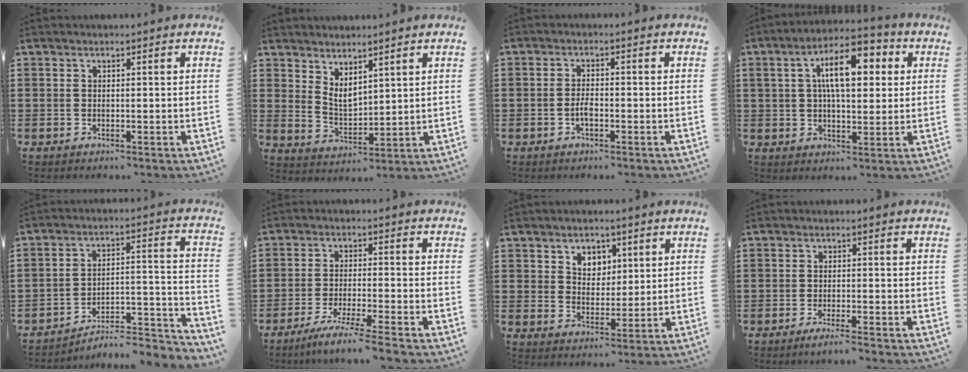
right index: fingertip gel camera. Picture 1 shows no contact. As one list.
[{"total": 3.8, "force": [3.0, 1.6, 1.6], "torque": [-0.042, -0.006, 0.057]}, {"total": 2.4, "force": [-1.0, 0.9, 2.0], "torque": [-0.045, 0.000, -0.021]}, {"total": 10.9, "force": [3.2, 4.8, 9.3], "torque": [-0.155, 0.007, 0.046]}, {"total": 5.6, "force": [-5.2, 0.9, 1.9], "torque": [-0.028, -0.003, -0.106]}, {"total": 5.1, "force": [-4.4, -0.8, 2.5], "torque": [-0.053, -0.021, -0.086]}, {"total": 4.0, "force": [2.1, 3.3, 1.0], "torque": [-0.035, 0.014, 0.037]}, {"total": 1.8, "force": [-1.5, -0.3, 0.9], "torque": [-0.014, -0.002, -0.028]}]